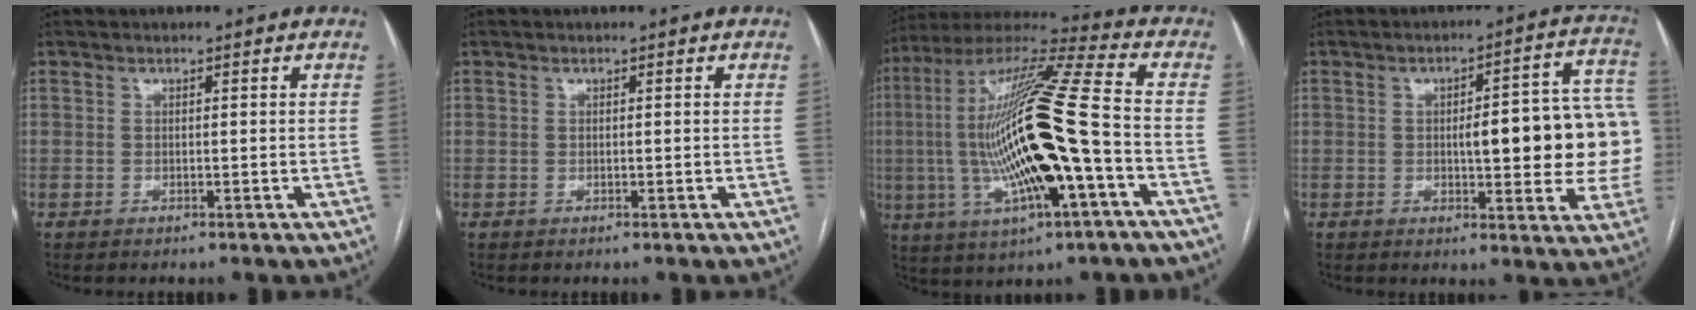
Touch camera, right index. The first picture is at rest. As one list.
[{"total": 0.0}, {"total": 23.4, "force": [-3.3, 2.6, 23.0], "torque": [-0.482, -0.005, -0.063]}, {"total": 16.8, "force": [-0.1, 4.1, 16.3], "torque": [-0.158, 0.037, 0.006]}]